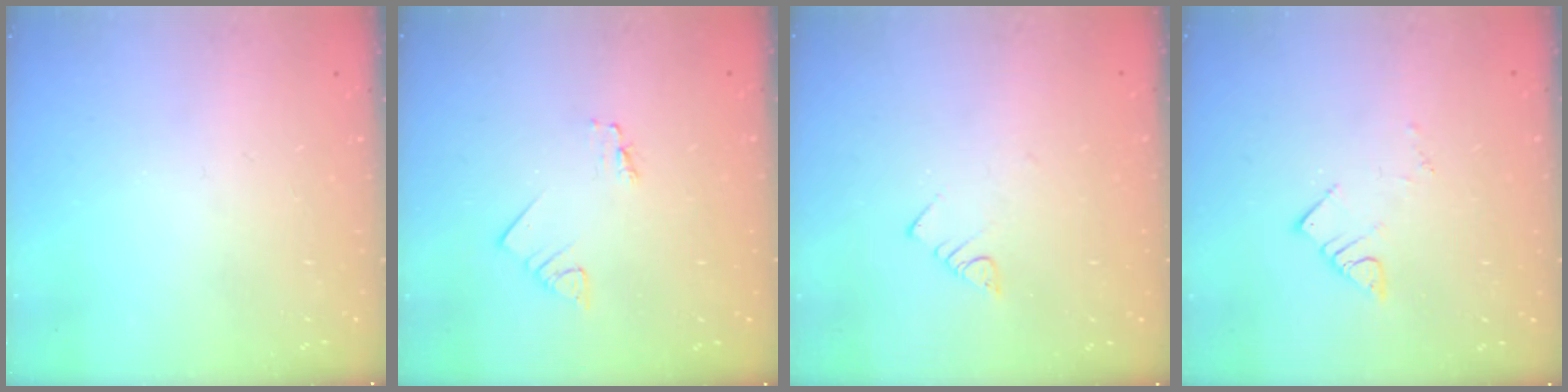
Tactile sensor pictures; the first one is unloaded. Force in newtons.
{"total": 2.7, "press": 2.7, "slide": 0.3}
{"total": 2.8, "press": 2.7, "slide": 0.4}
{"total": 4.6, "press": 4.5, "slide": 0.2}